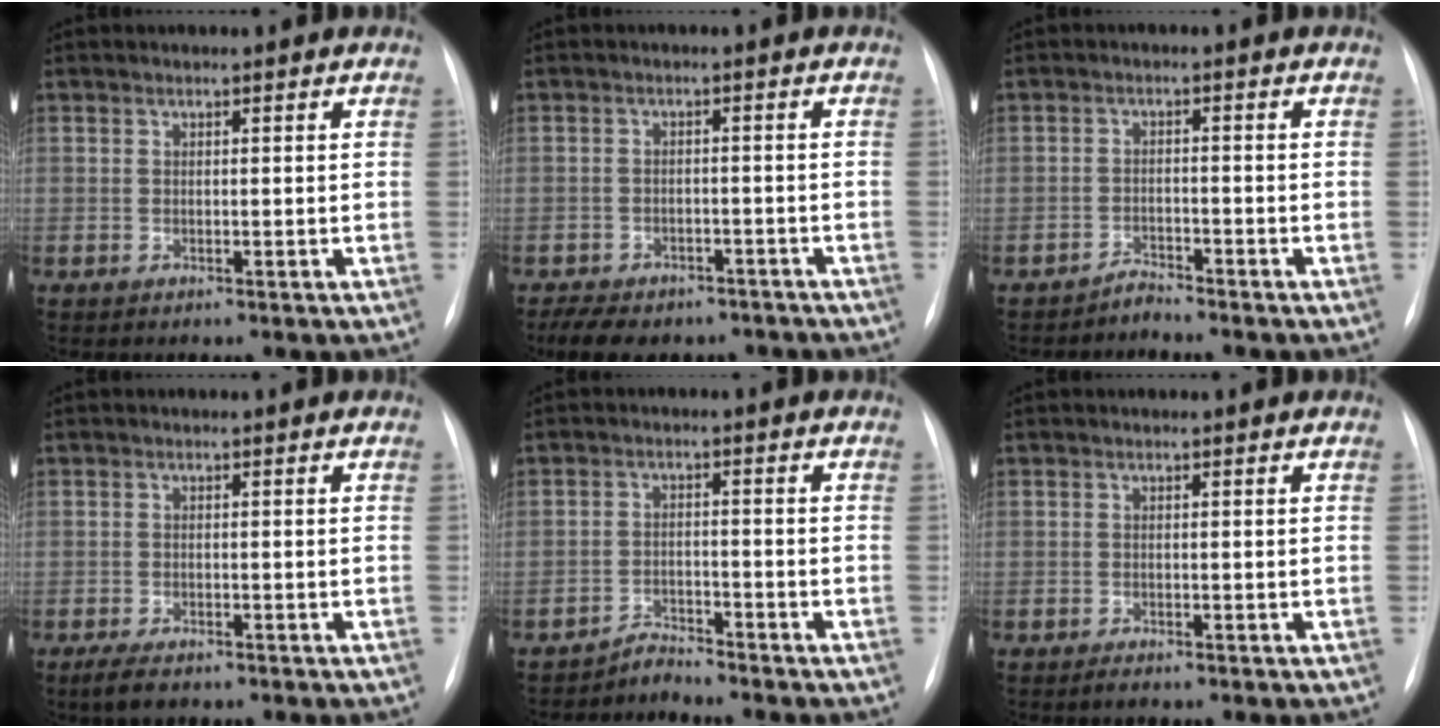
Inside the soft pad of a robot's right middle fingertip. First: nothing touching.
{"total": 11.6, "force": [-9.2, 5.5, 4.5], "torque": [-0.083, 0.003, -0.119]}
{"total": 1.8, "force": [-1.7, -0.3, -0.4], "torque": [0.013, -0.008, -0.030]}
{"total": 2.9, "force": [-2.1, 0.7, 1.9], "torque": [-0.041, -0.009, -0.032]}
{"total": 2.5, "force": [-2.3, -0.3, -0.7], "torque": [0.018, -0.013, -0.041]}
{"total": 0.7, "force": [-0.5, 0.0, 0.4], "torque": [-0.009, -0.003, -0.007]}